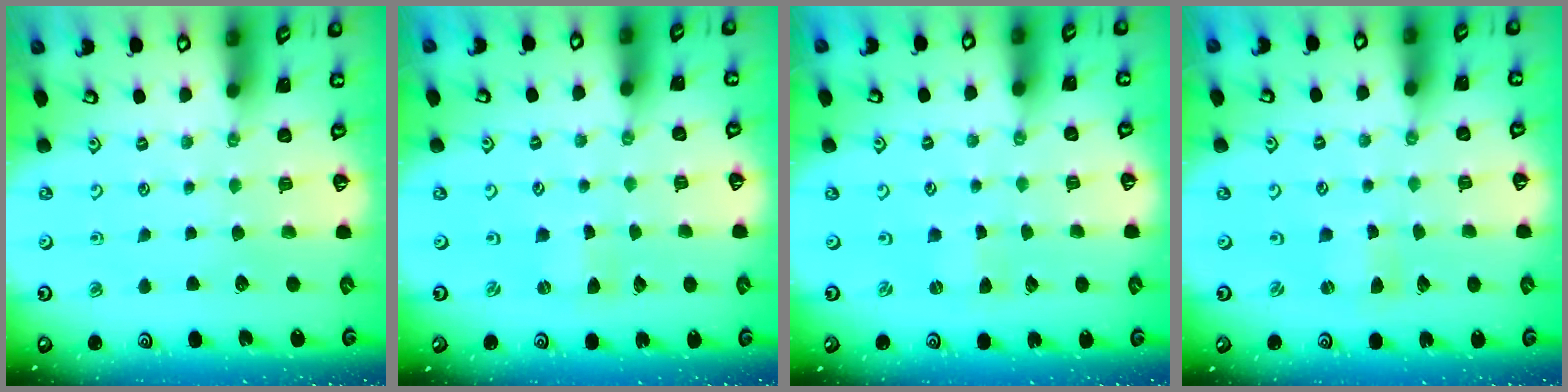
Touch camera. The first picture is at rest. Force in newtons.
{"total": 0.0}
{"total": 0.0}
{"total": 0.0}